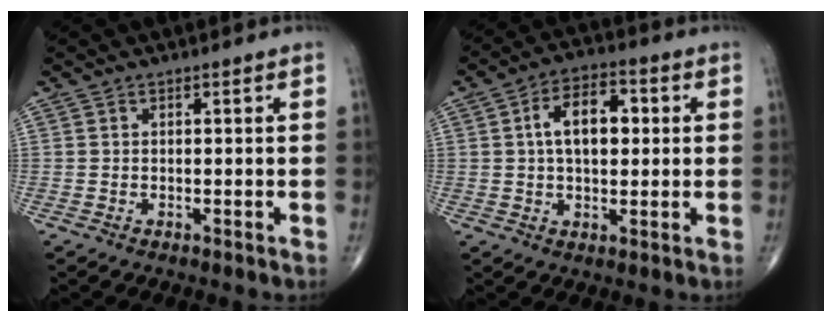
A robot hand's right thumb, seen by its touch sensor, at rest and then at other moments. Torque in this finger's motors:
{"motor_torque": [0.36, 2.29, 1.29, 0.23, 0.07]}